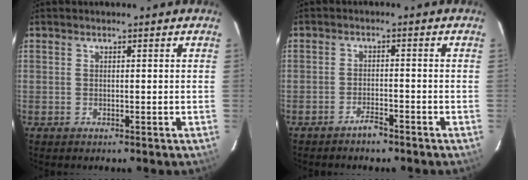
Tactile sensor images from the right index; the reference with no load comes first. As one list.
[{"total": 2.6, "force": [-2.3, 0.5, 1.0], "torque": [-0.027, 0.003, -0.036]}]